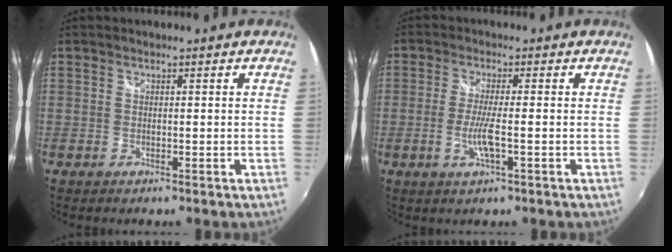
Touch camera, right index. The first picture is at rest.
{"total": 4.9, "force": [-1.4, 0.3, 4.7], "torque": [-0.096, -0.008, -0.029]}